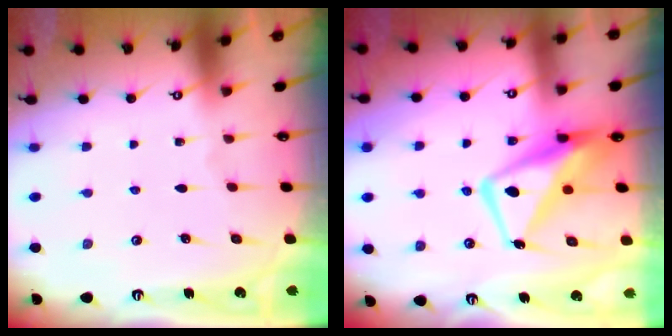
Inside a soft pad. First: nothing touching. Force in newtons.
{"total": 10.4, "press": 10.3, "slide": 1.7}